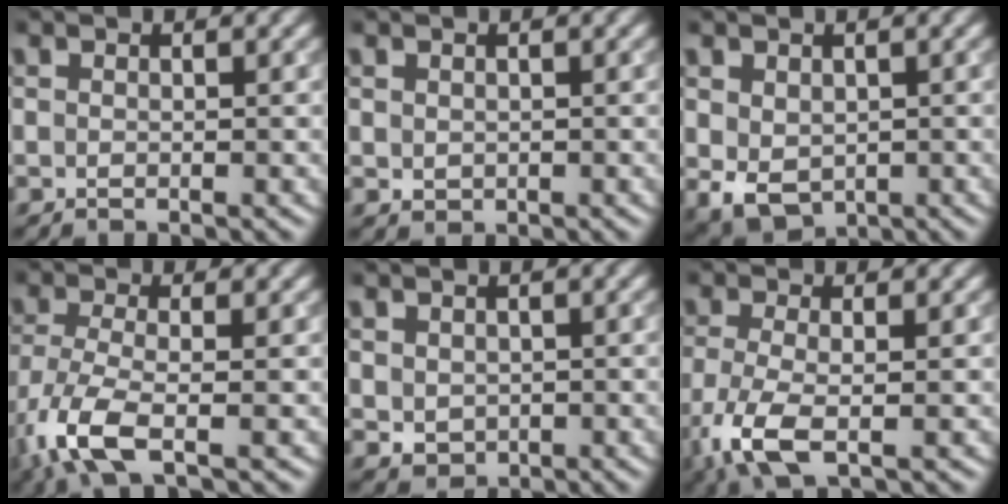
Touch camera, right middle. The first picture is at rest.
{"total": 0.8, "force": [0.3, 0.7, 0.3], "torque": [-0.006, -0.002, 0.009]}
{"total": 3.9, "force": [-0.1, 3.0, 2.5], "torque": [-0.055, -0.013, 0.006]}
{"total": 6.3, "force": [-3.2, 2.1, 5.0], "torque": [-0.124, -0.014, -0.073]}
{"total": 1.9, "force": [0.2, 1.6, 0.9], "torque": [-0.023, -0.005, 0.005]}
{"total": 5.1, "force": [-2.0, 2.0, 4.2], "torque": [-0.107, -0.012, -0.043]}